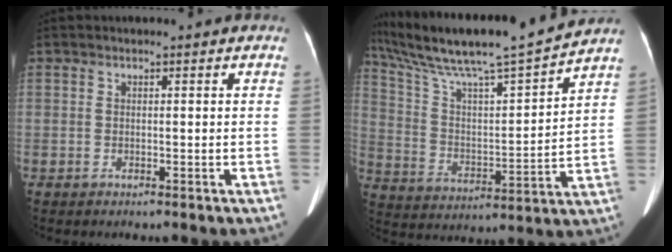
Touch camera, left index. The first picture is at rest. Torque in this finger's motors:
{"motor_torque": [0.12, -2.02, 0.28, 0.17]}